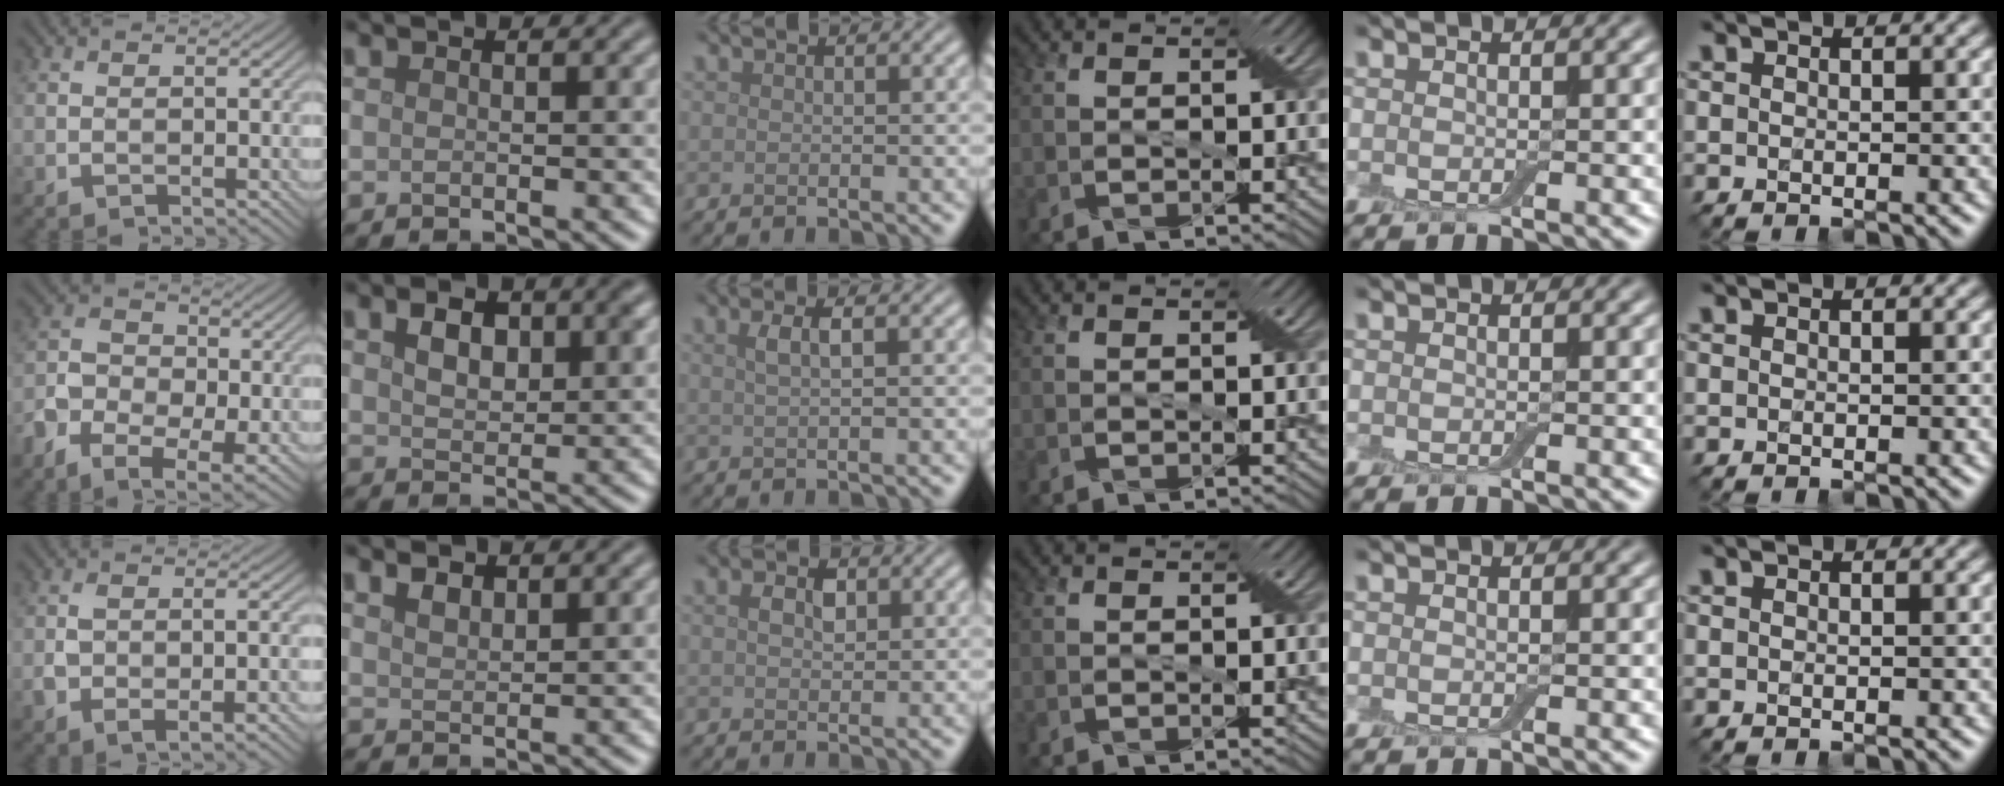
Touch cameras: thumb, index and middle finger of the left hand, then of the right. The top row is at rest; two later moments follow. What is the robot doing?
{"motion": "squeeze", "object": "air blower"}